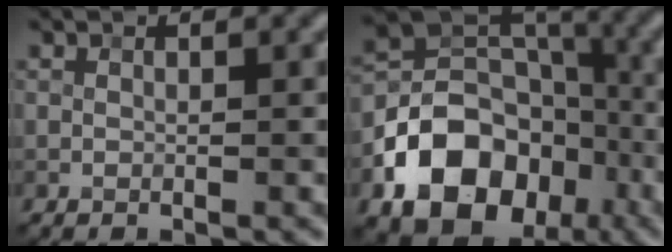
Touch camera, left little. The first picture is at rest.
{"total": 12.4, "force": [-5.4, 9.2, 6.4], "torque": [-0.112, 0.006, -0.104]}